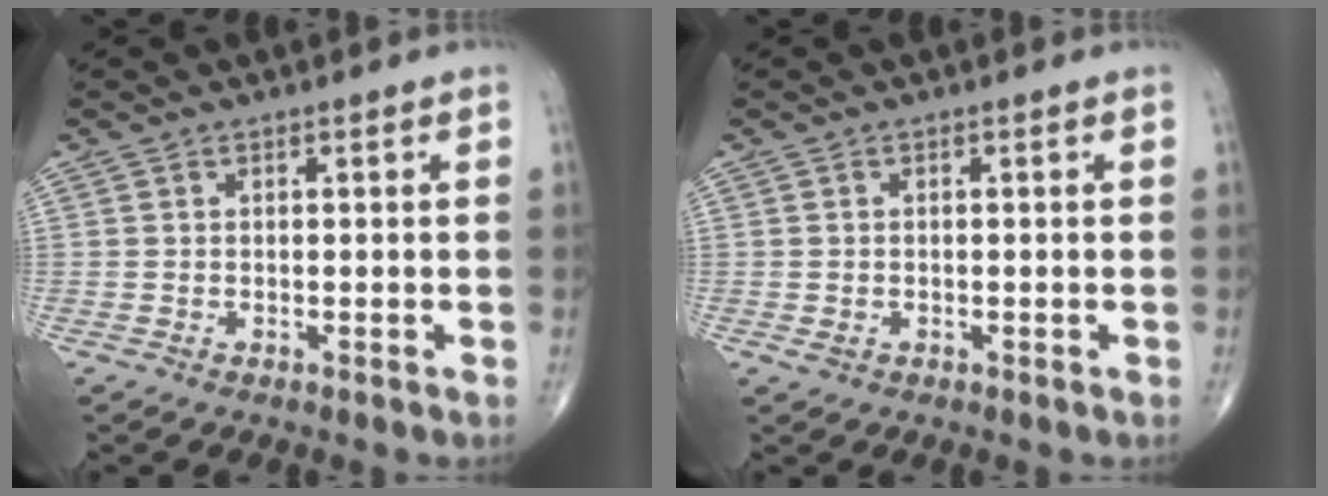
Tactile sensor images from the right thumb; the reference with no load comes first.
{"total": 0.9, "force": [-0.2, 0.7, 0.5], "torque": [-0.005, 0.002, 0.001]}